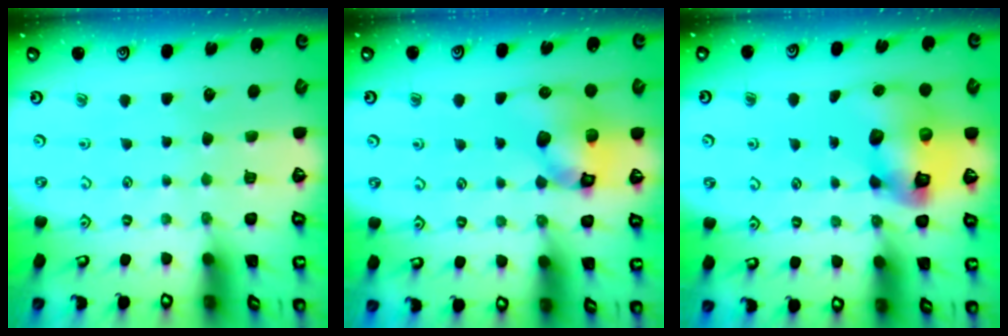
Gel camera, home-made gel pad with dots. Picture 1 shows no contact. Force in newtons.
{"total": 11.1, "press": 11.0, "slide": 1.8}
{"total": 13.1, "press": 13.0, "slide": 2.0}